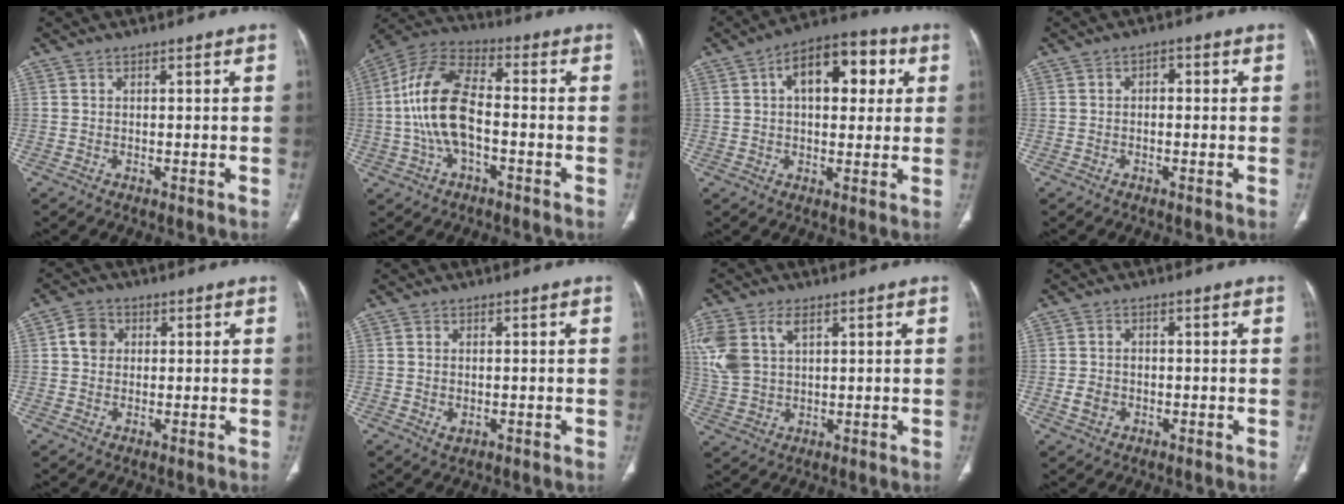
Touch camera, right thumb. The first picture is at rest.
{"total": 14.5, "force": [-1.6, 7.6, 12.3], "torque": [-0.249, 0.038, -0.036]}
{"total": 14.0, "force": [4.1, 7.6, 11.0], "torque": [-0.133, 0.020, 0.057]}
{"total": 1.7, "force": [0.2, 1.1, 1.3], "torque": [-0.011, 0.006, -0.002]}
{"total": 4.1, "force": [0.8, 3.5, 2.0], "torque": [-0.022, 0.006, 0.009]}
{"total": 1.8, "force": [-0.3, 1.1, 1.4], "torque": [-0.032, 0.000, -0.002]}
{"total": 11.2, "force": [4.4, 6.8, 7.8], "torque": [-0.185, 0.004, 0.096]}
{"total": 2.9, "force": [-0.5, 2.4, 1.6], "torque": [-0.024, 0.005, -0.004]}